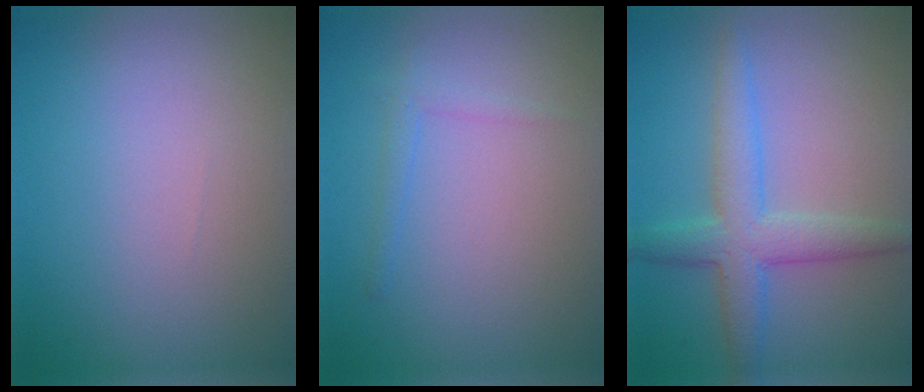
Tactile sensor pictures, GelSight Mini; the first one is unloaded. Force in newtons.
{"total": 1.2, "press": 1.2, "slide": 0.1}
{"total": 4.5, "press": 4.5, "slide": 0.2}